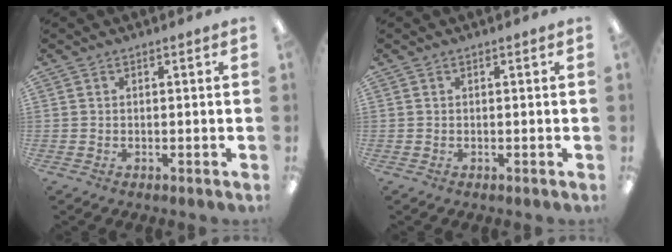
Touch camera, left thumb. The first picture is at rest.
{"total": 0.0}